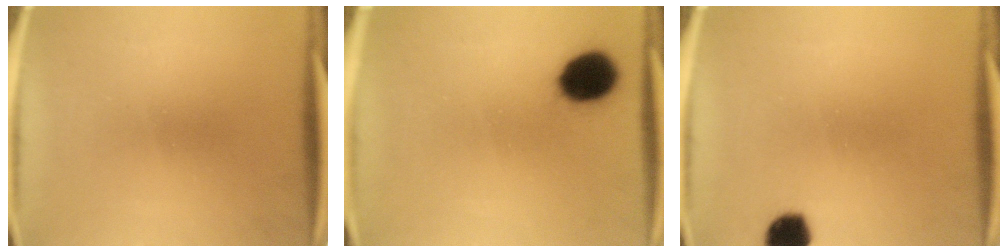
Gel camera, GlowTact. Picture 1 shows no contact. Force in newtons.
{"total": 10.7}
{"total": 5.8}